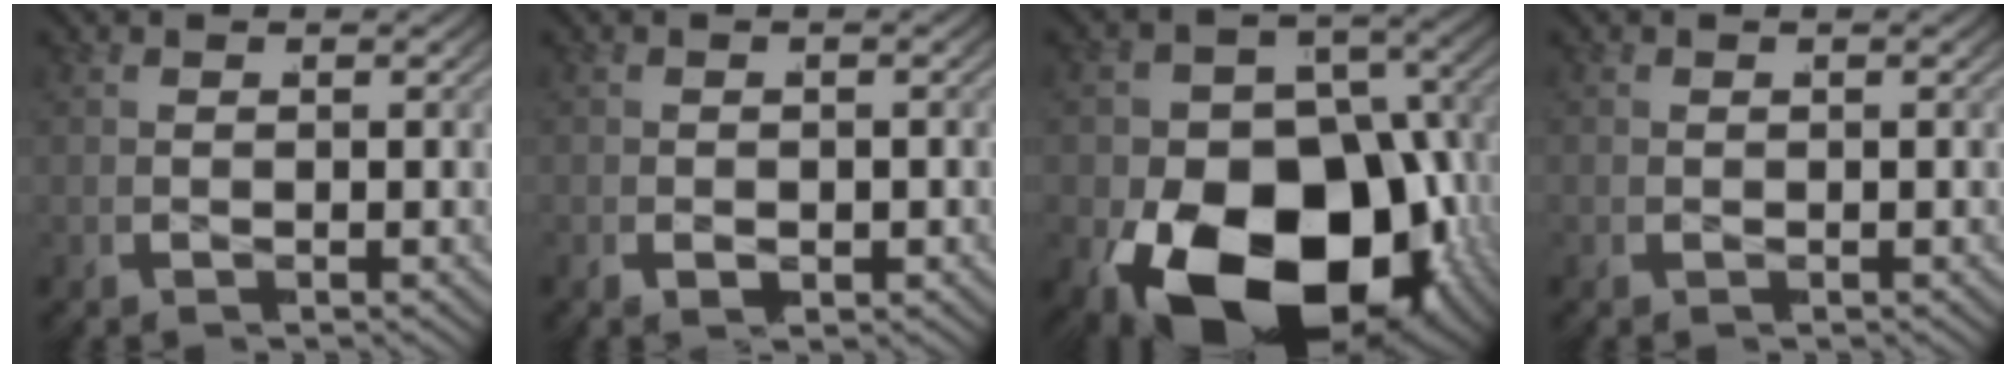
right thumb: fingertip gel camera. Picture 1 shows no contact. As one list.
[{"total": 0.9, "force": [-0.6, 0.6, 0.5], "torque": [-0.007, 0.000, -0.009]}, {"total": 24.2, "force": [-6.2, 16.1, 17.0], "torque": [-0.299, -0.076, -0.067]}, {"total": 0.0}]